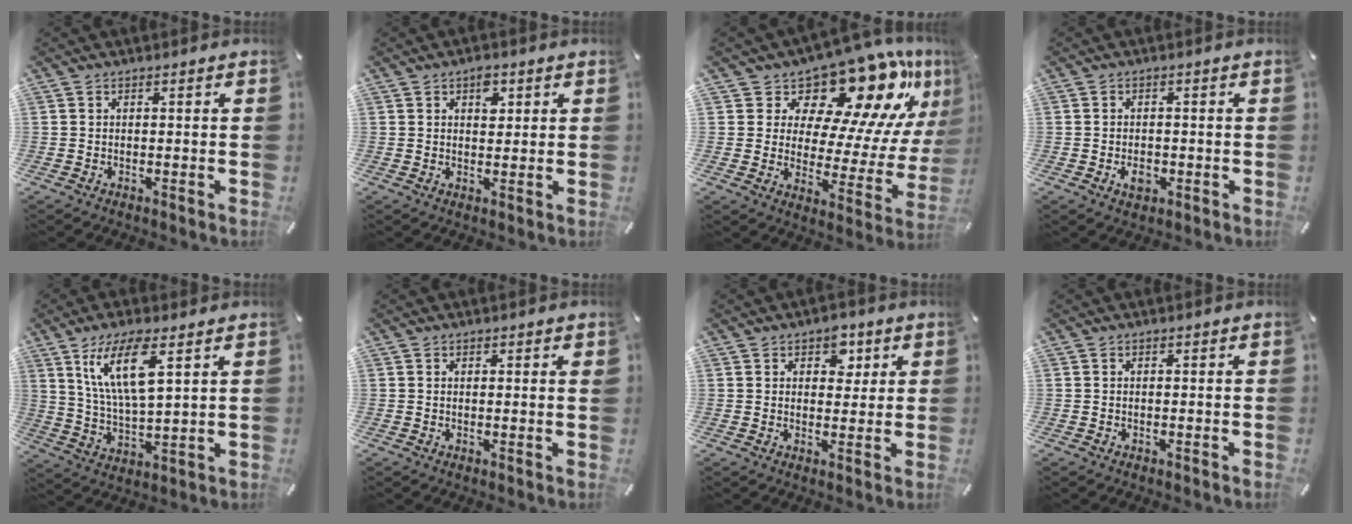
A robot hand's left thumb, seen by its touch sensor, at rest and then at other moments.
{"total": 3.5, "force": [1.6, 2.2, 2.2], "torque": [-0.014, -0.007, 0.021]}
{"total": 16.9, "force": [13.6, 6.7, 7.5], "torque": [-0.101, -0.134, 0.221]}
{"total": 3.6, "force": [-1.1, 2.5, 2.3], "torque": [-0.038, 0.000, -0.022]}
{"total": 13.0, "force": [6.9, 4.2, 10.1], "torque": [-0.222, -0.015, 0.118]}
{"total": 0.7, "force": [0.5, 0.3, 0.5], "torque": [-0.001, -0.001, 0.007]}
{"total": 5.2, "force": [2.6, 3.9, 2.5], "torque": [-0.011, -0.008, 0.037]}
{"total": 0.0}